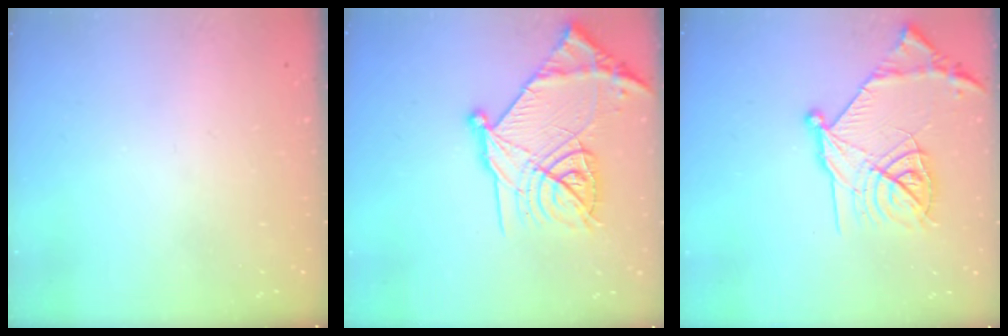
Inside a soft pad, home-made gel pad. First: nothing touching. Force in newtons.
{"total": 23.6, "press": 23.5, "slide": 2.1}
{"total": 18.5, "press": 18.4, "slide": 1.6}